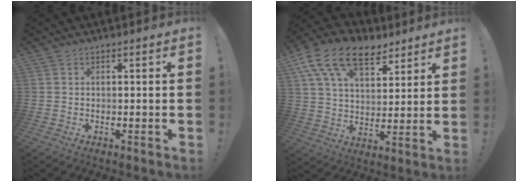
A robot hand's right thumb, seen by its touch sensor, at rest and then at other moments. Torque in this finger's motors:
{"motor_torque": [0.58, 1.18, 1.34, 0.70, 0.23]}